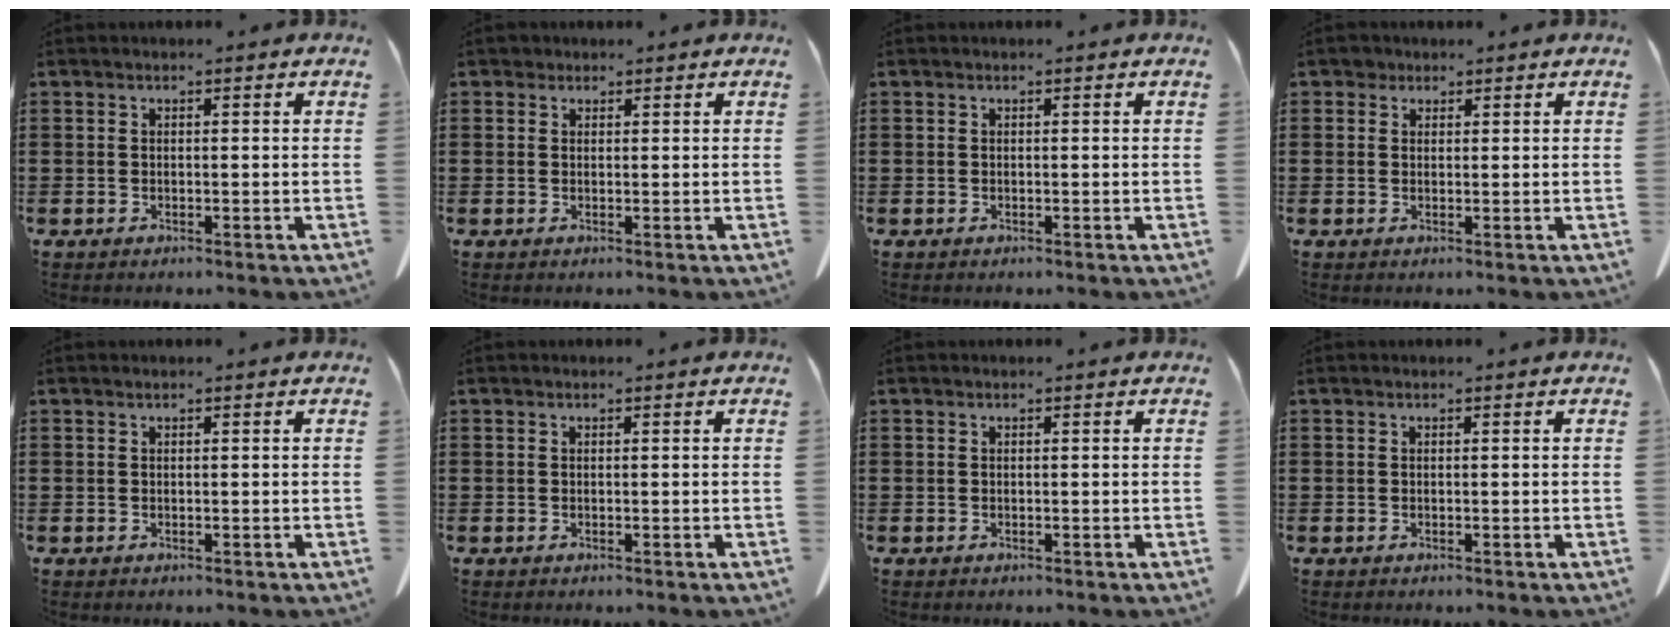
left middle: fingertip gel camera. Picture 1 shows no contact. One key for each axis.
{"total": 1.0, "fx": 0.8, "fy": 0.6, "fz": 0.1, "tx": -0.005, "ty": 0.003, "tz": 0.015}
{"total": 0.0}
{"total": 1.5, "fx": 1.1, "fy": 1.0, "fz": 0.1, "tx": -0.007, "ty": 0.005, "tz": 0.022}
{"total": 0.0}
{"total": 0.0}
{"total": 0.0}
{"total": 0.0}